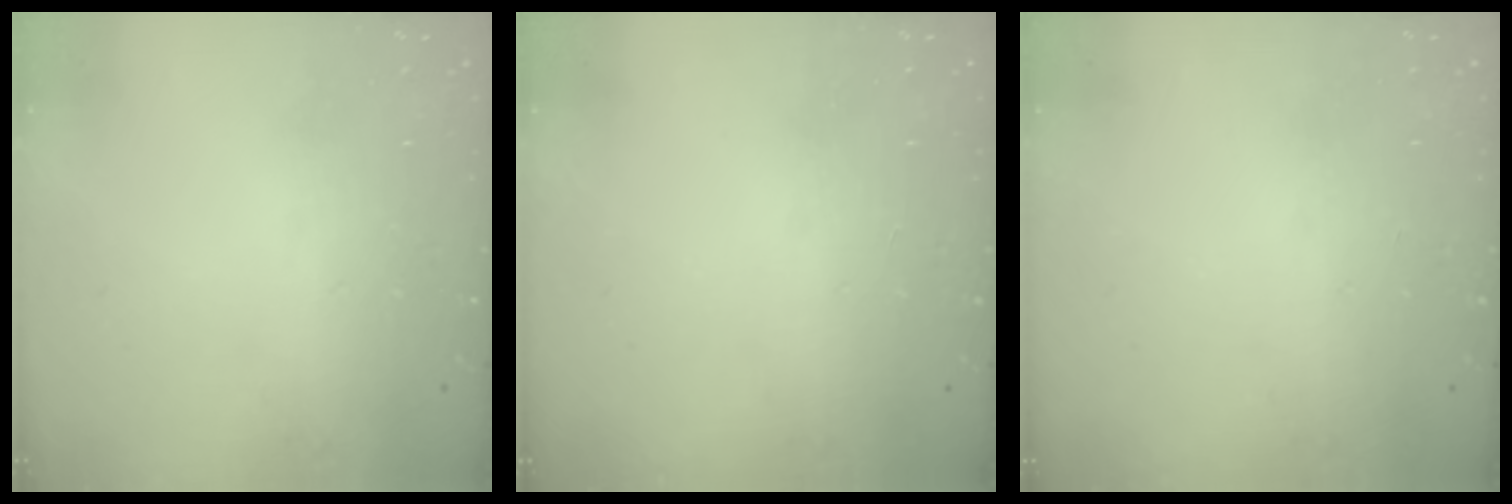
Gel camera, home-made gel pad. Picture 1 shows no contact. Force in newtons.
{"total": 0.0}
{"total": 0.0}